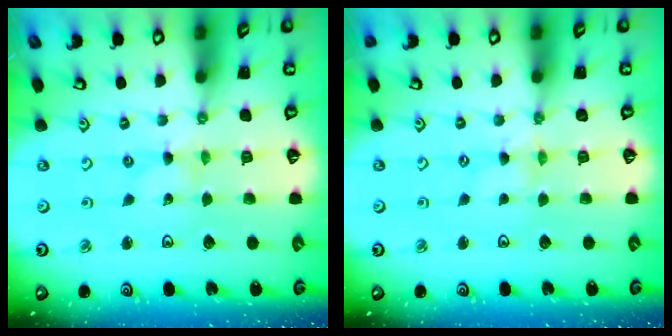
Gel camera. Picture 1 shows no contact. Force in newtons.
{"total": 0.0}